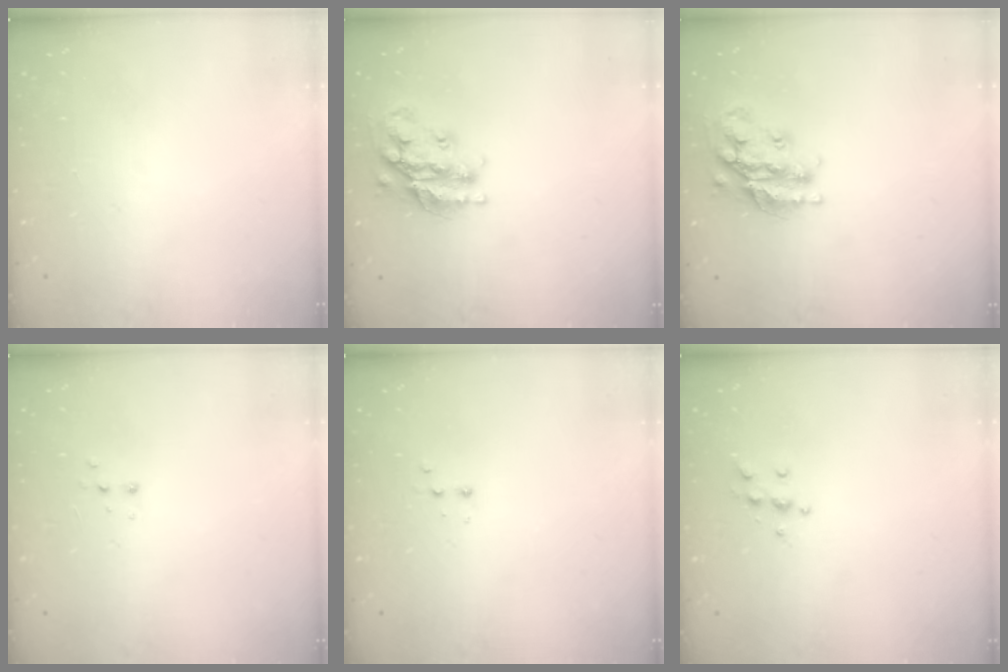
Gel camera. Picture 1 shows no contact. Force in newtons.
{"total": 18.7, "press": 18.6, "slide": 1.5}
{"total": 18.7, "press": 18.6, "slide": 1.5}
{"total": 2.7, "press": 2.7, "slide": 0.5}
{"total": 2.4, "press": 2.2, "slide": 0.9}
{"total": 5.7, "press": 5.7, "slide": 0.9}